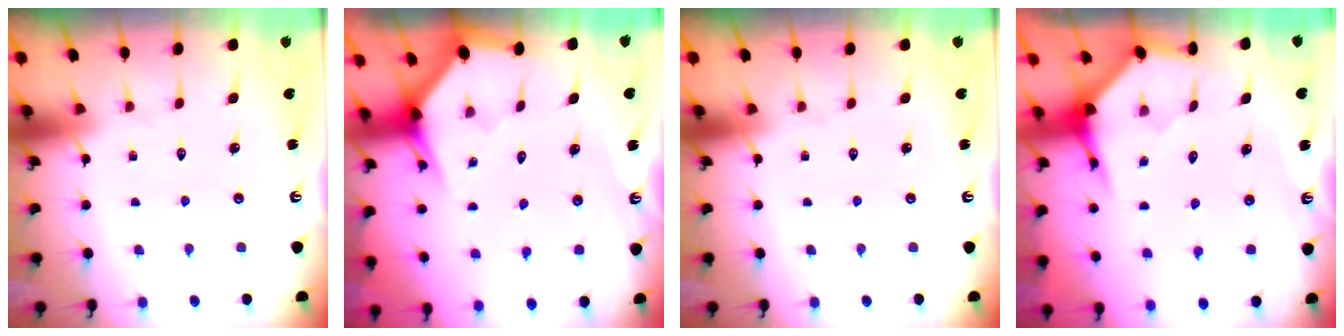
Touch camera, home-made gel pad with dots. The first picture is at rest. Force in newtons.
{"total": 2.8, "press": 2.8, "slide": 0.2}
{"total": 0.0}
{"total": 4.0, "press": 3.9, "slide": 0.4}